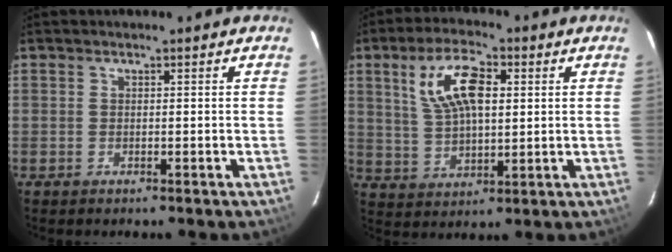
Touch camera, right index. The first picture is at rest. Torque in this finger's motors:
{"motor_torque": [0.63, -0.21, 0.70, 0.16]}